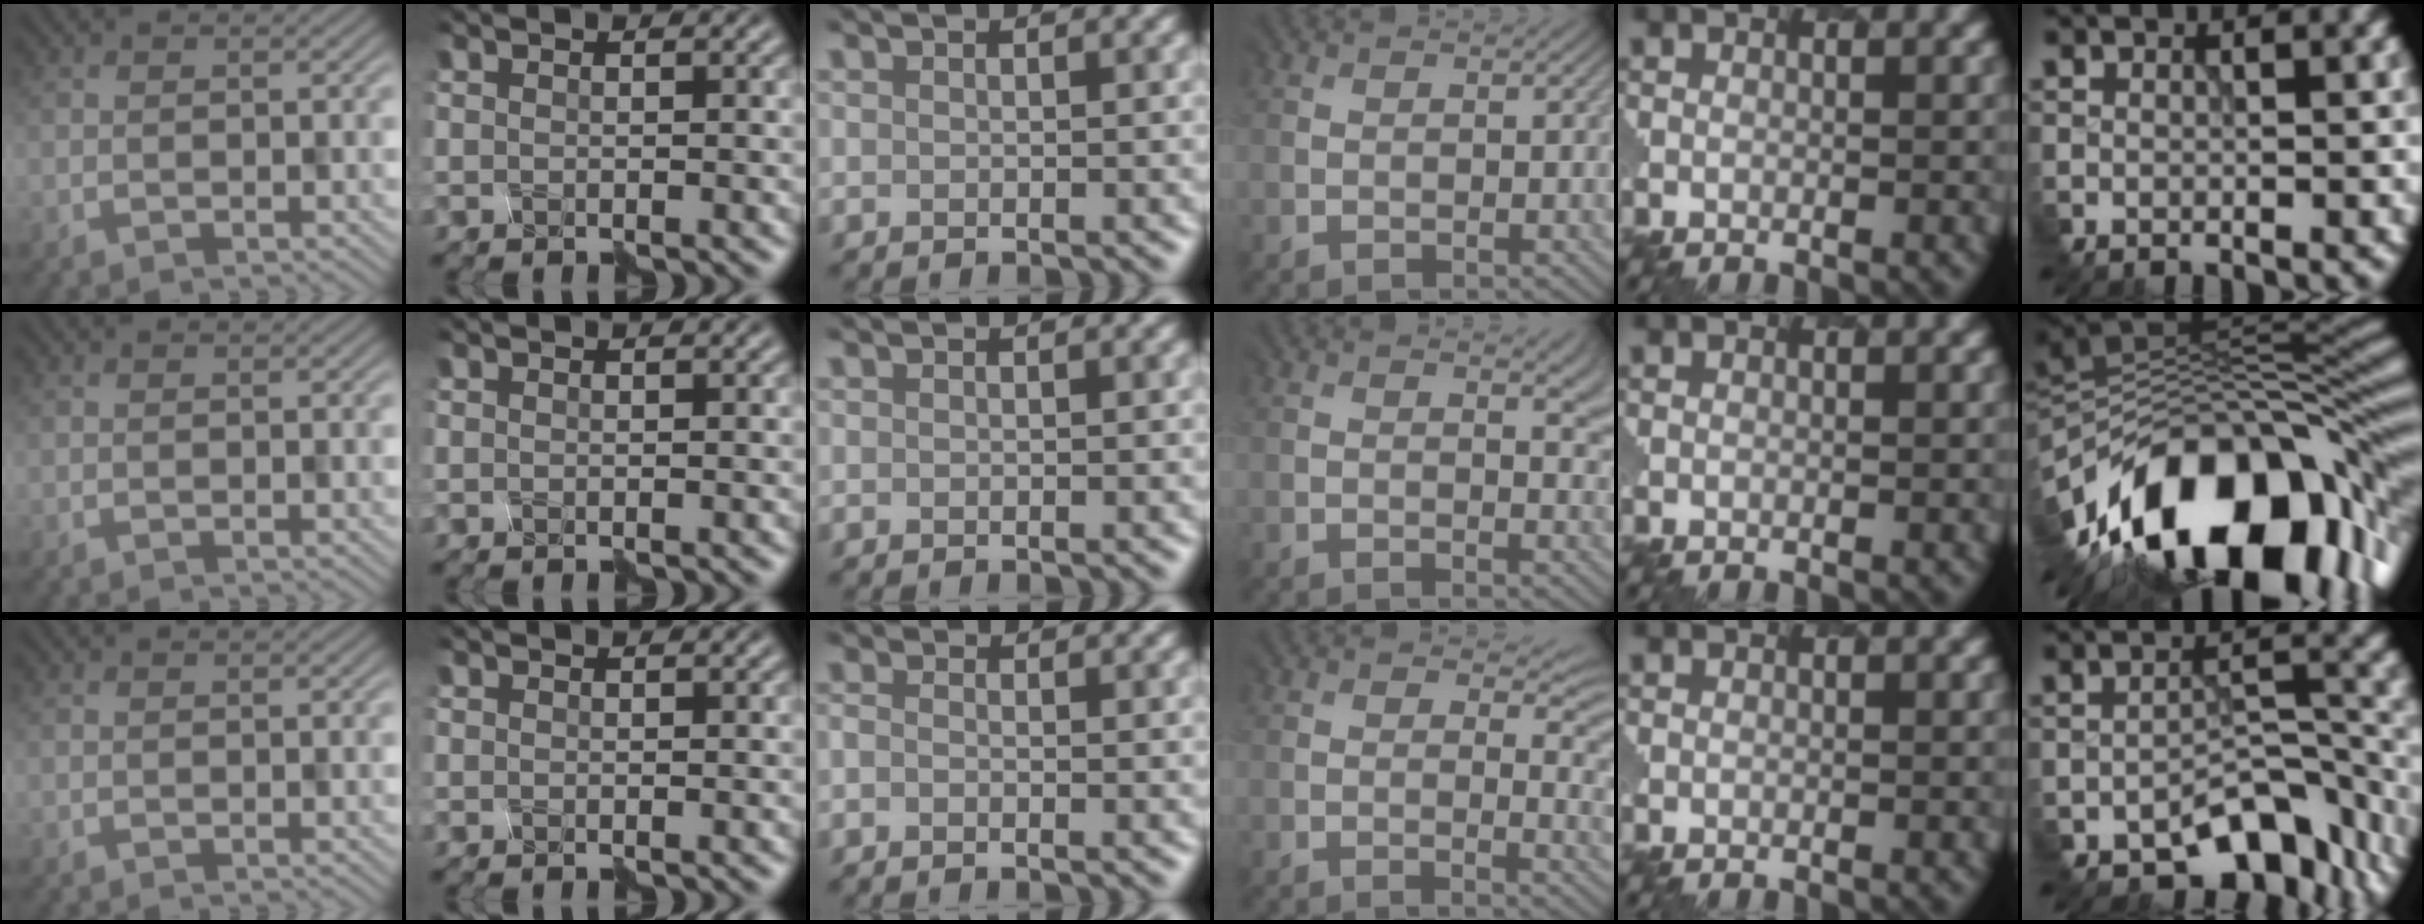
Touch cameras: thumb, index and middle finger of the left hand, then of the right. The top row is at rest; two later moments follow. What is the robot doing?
{"motion": "disassemble", "object": "spray bottle"}